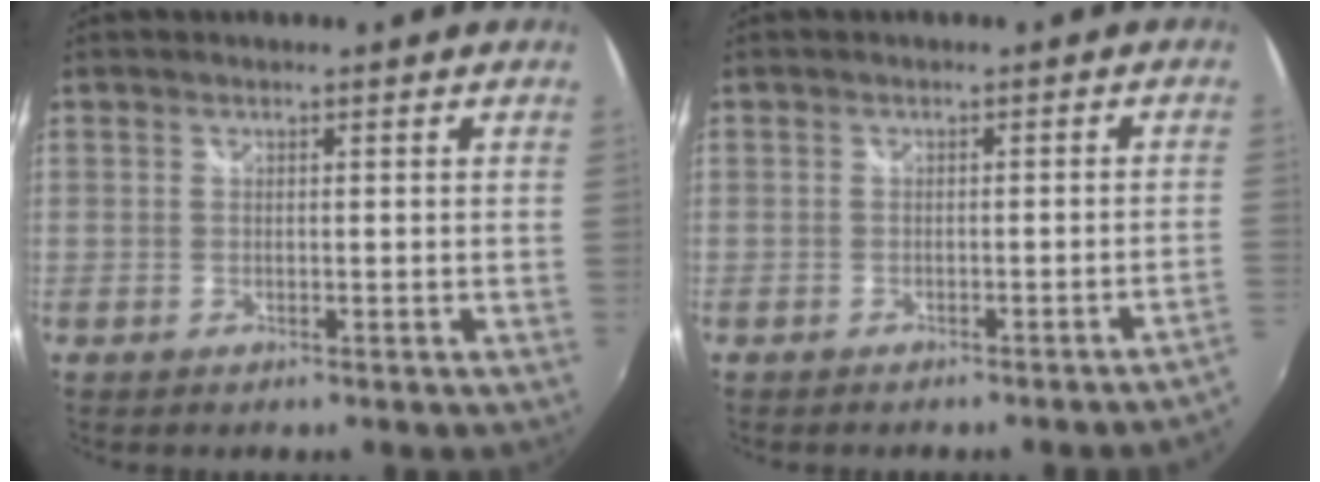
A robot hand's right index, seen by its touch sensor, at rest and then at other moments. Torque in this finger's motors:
{"motor_torque": [-0.20, 0.04, -0.17, -0.08]}